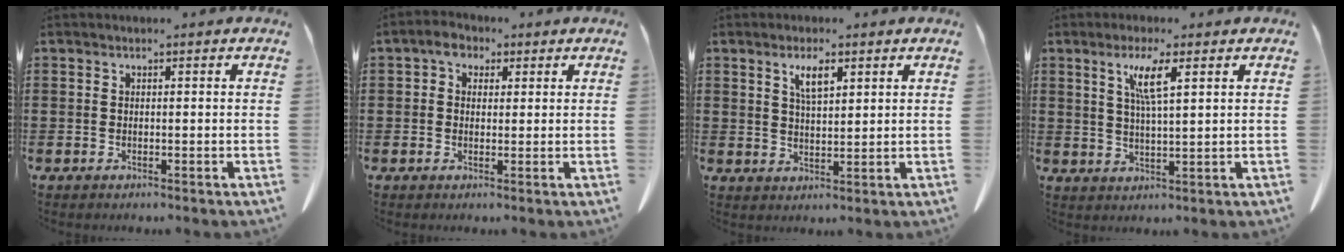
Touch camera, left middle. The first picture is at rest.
{"total": 2.6, "force": [1.3, 1.7, 1.4], "torque": [-0.034, 0.011, 0.022]}
{"total": 3.9, "force": [2.4, 1.2, 2.9], "torque": [-0.054, 0.003, 0.040]}
{"total": 5.4, "force": [2.6, 0.5, 4.7], "torque": [-0.099, 0.004, 0.041]}